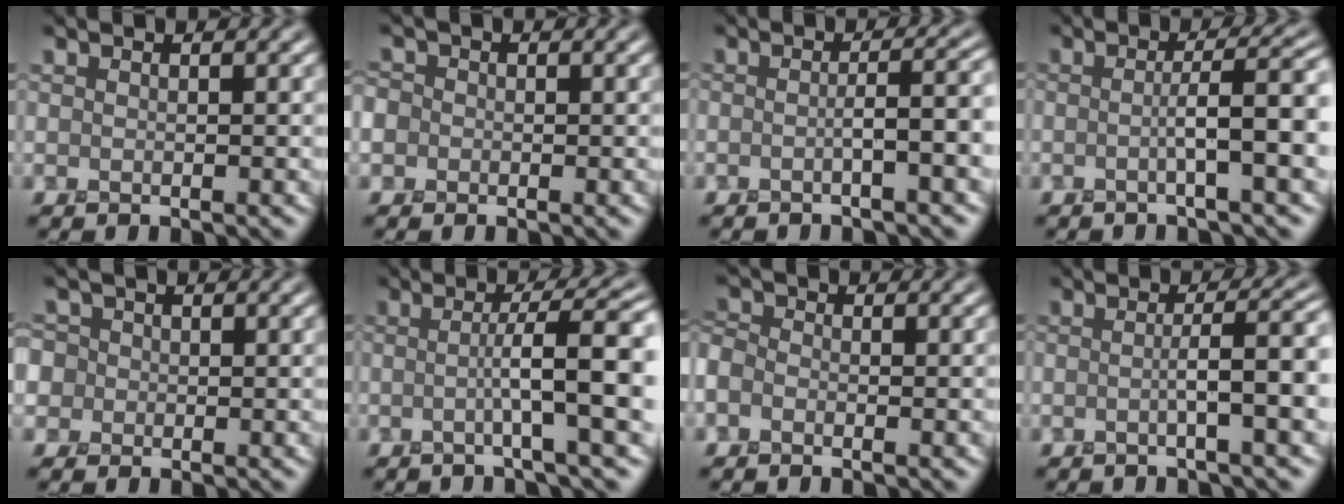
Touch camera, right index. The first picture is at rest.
{"total": 2.6, "force": [-0.1, 2.4, 0.8], "torque": [-0.008, 0.015, -0.028]}
{"total": 3.3, "force": [-0.9, 0.7, 3.1], "torque": [-0.042, 0.016, -0.026]}
{"total": 5.0, "force": [-0.7, 0.7, 5.0], "torque": [-0.074, 0.015, -0.023]}
{"total": 4.8, "force": [0.7, 4.3, 1.8], "torque": [-0.034, 0.038, -0.023]}
{"total": 6.6, "force": [-0.9, 0.7, 6.5], "torque": [-0.094, 0.010, -0.024]}
{"total": 2.3, "force": [-1.1, 1.7, 1.1], "torque": [-0.020, 0.006, -0.029]}
{"total": 4.5, "force": [-0.7, 0.7, 4.4], "torque": [-0.062, 0.015, -0.022]}